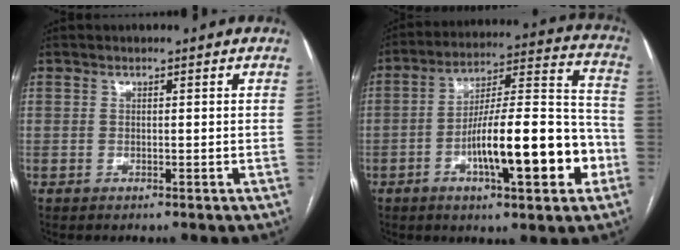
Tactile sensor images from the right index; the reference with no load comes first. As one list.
[{"total": 18.0, "force": [-6.1, 3.6, 16.5], "torque": [-0.265, 0.018, -0.090]}]